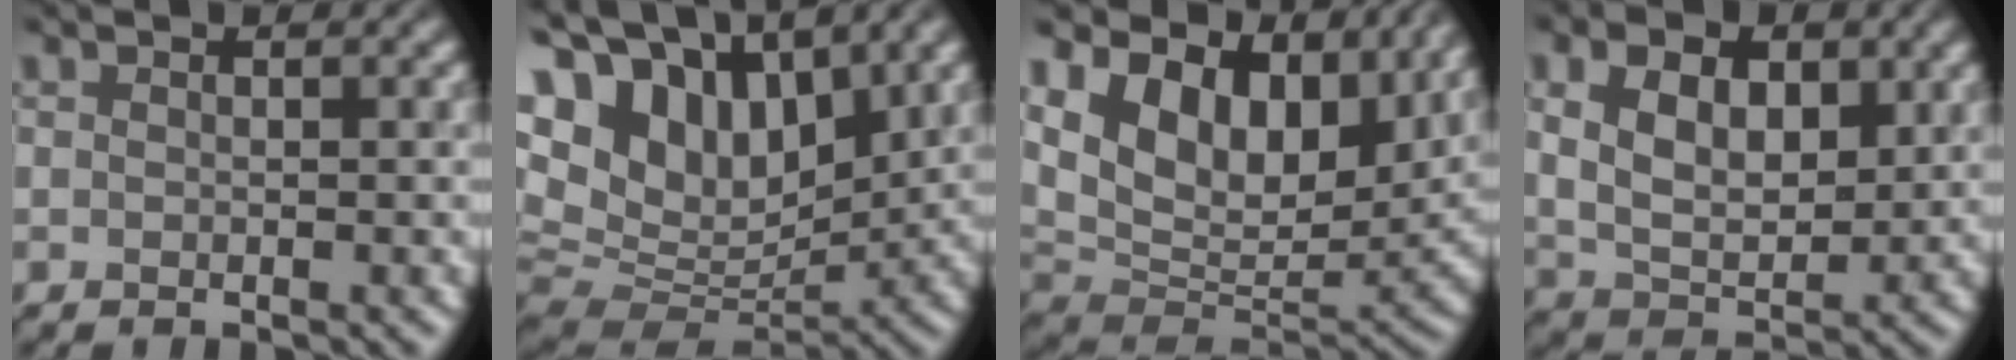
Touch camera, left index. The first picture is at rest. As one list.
[{"total": 18.4, "force": [9.5, 10.3, 11.9], "torque": [-0.252, 0.066, 0.157]}, {"total": 13.7, "force": [7.2, 8.1, 8.4], "torque": [-0.162, 0.020, 0.130]}, {"total": 6.8, "force": [2.0, 4.1, 4.9], "torque": [-0.094, -0.001, 0.034]}]